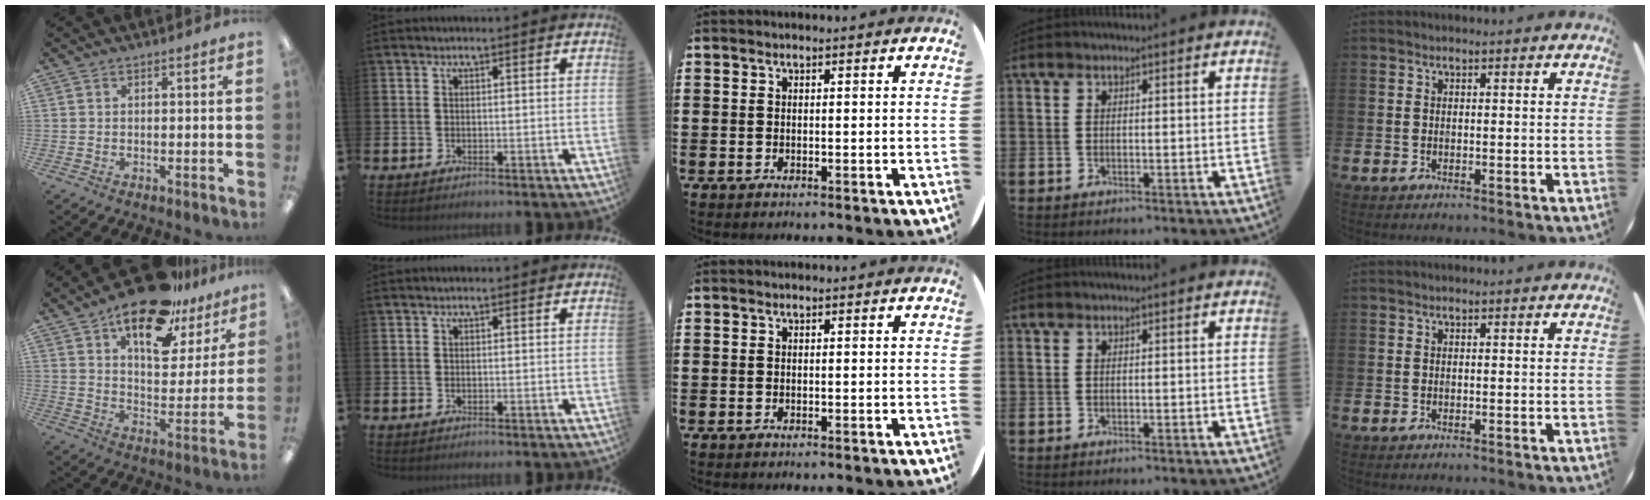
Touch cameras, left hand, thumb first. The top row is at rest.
{"thumb": {"total": 19.8, "force": [13.5, 8.9, 11.4], "torque": [-0.169, -0.076, 0.229]}}